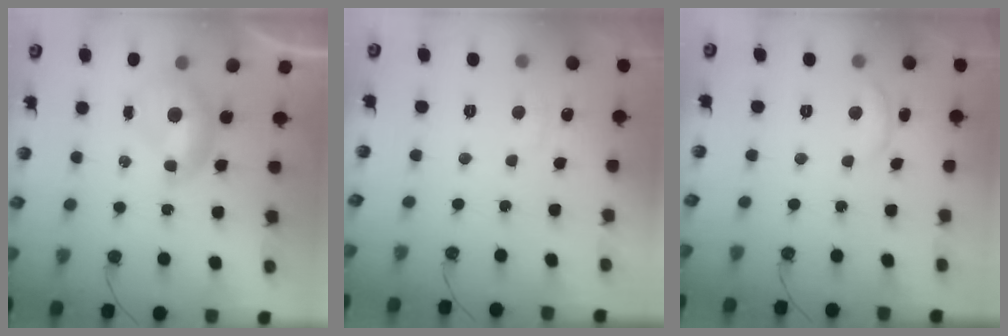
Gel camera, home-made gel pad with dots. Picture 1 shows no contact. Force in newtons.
{"total": 2.5, "press": 2.4, "slide": 0.5}
{"total": 1.7, "press": 1.6, "slide": 0.5}